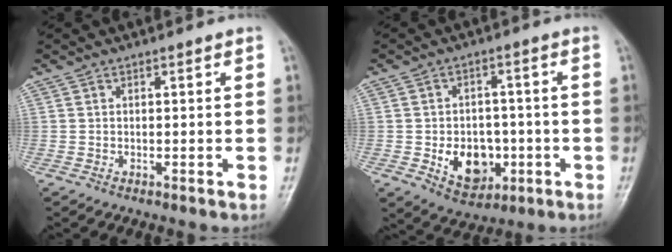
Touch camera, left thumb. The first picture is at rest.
{"total": 9.6, "force": [-2.6, 7.2, 5.8], "torque": [-0.049, 0.011, -0.033]}